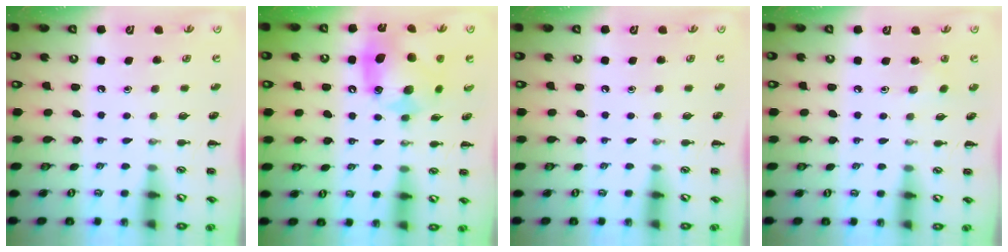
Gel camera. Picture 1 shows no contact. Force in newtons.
{"total": 12.9, "press": 12.8, "slide": 2.1}
{"total": 0.0}
{"total": 2.3, "press": 2.2, "slide": 0.7}